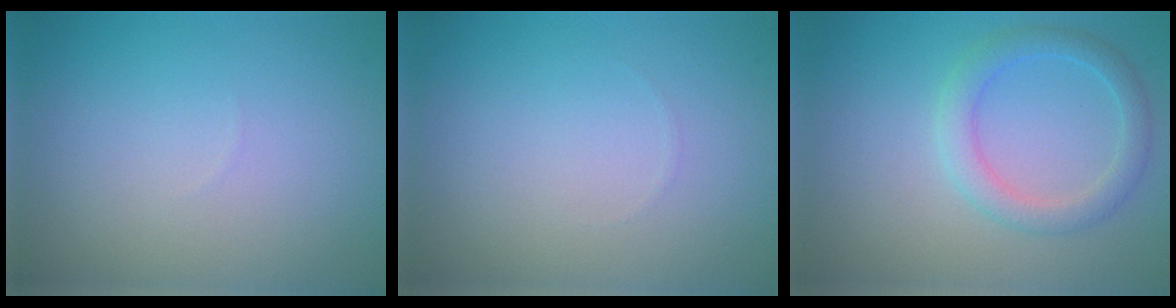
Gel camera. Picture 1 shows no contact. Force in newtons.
{"total": 0.0}
{"total": 2.8, "press": 2.8, "slide": 0.1}